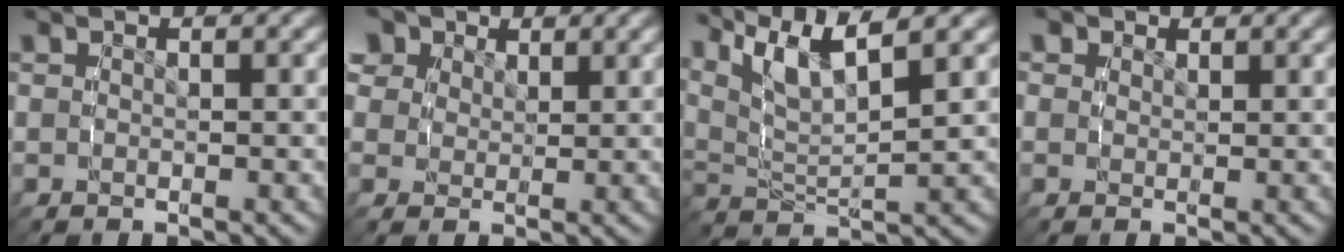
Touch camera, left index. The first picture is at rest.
{"total": 6.2, "force": [3.4, 4.5, 2.5], "torque": [-0.045, -0.002, 0.056]}
{"total": 7.4, "force": [4.0, 3.9, 4.9], "torque": [-0.107, -0.001, 0.067]}
{"total": 1.6, "force": [0.8, 1.3, 0.4], "torque": [-0.007, -0.006, 0.019]}